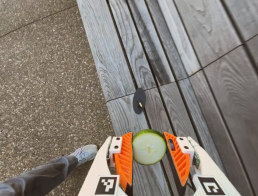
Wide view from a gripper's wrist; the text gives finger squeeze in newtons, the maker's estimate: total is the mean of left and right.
{"total": 11.8, "left": 12.3, "right": 11.2}